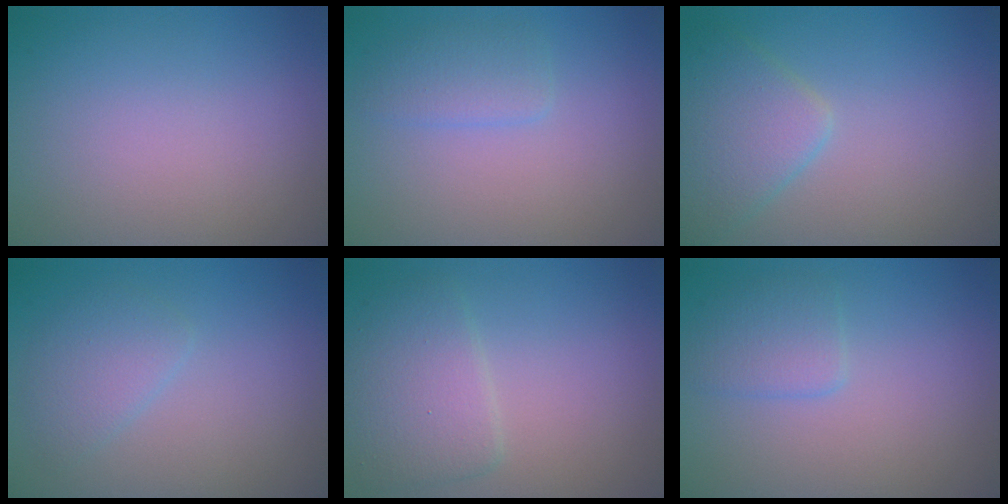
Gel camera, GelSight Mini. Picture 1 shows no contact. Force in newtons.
{"total": 1.9, "press": 1.9, "slide": 0.1}
{"total": 4.0, "press": 3.9, "slide": 0.2}
{"total": 2.2, "press": 2.1, "slide": 0.1}
{"total": 3.7, "press": 3.7, "slide": 0.1}
{"total": 2.0, "press": 2.0, "slide": 0.1}